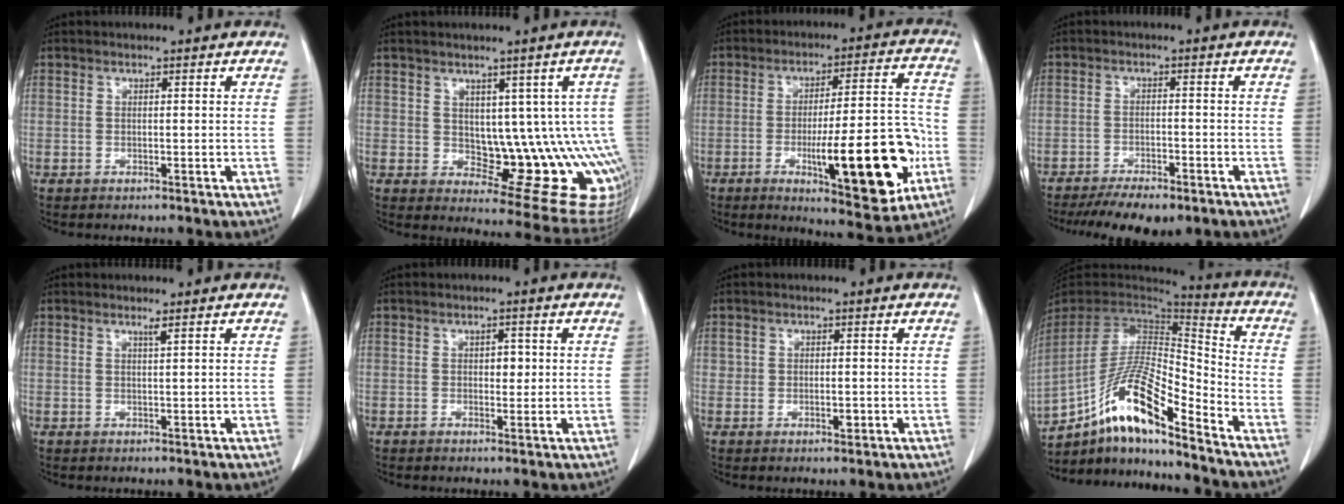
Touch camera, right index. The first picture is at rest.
{"total": 12.8, "force": [-0.2, 6.4, 11.1], "torque": [-0.104, 0.008, 0.014]}
{"total": 18.5, "force": [-5.6, 4.0, 17.2], "torque": [-0.238, 0.006, -0.070]}
{"total": 8.2, "force": [-6.2, 2.7, 4.6], "torque": [-0.073, -0.010, -0.094]}
{"total": 0.8, "force": [0.5, -0.2, 0.5], "torque": [-0.022, -0.007, 0.013]}
{"total": 2.0, "force": [0.2, 1.2, 1.5], "torque": [-0.018, 0.003, 0.003]}
{"total": 1.8, "force": [-0.3, 1.4, 1.1], "torque": [-0.013, 0.002, -0.001]}
{"total": 16.9, "force": [-11.4, 2.5, 12.2], "torque": [-0.241, -0.002, -0.204]}